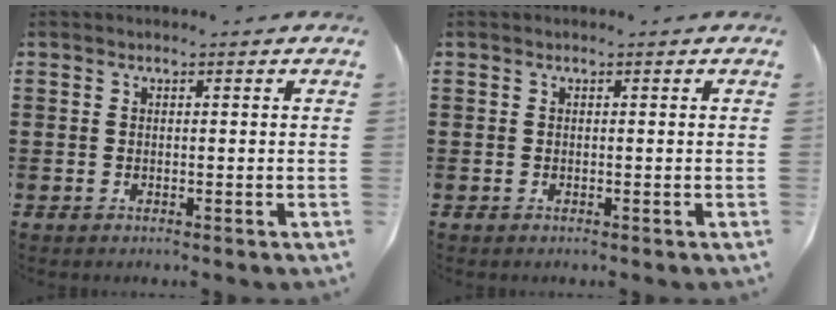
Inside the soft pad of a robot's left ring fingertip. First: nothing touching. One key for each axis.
{"total": 0.0}